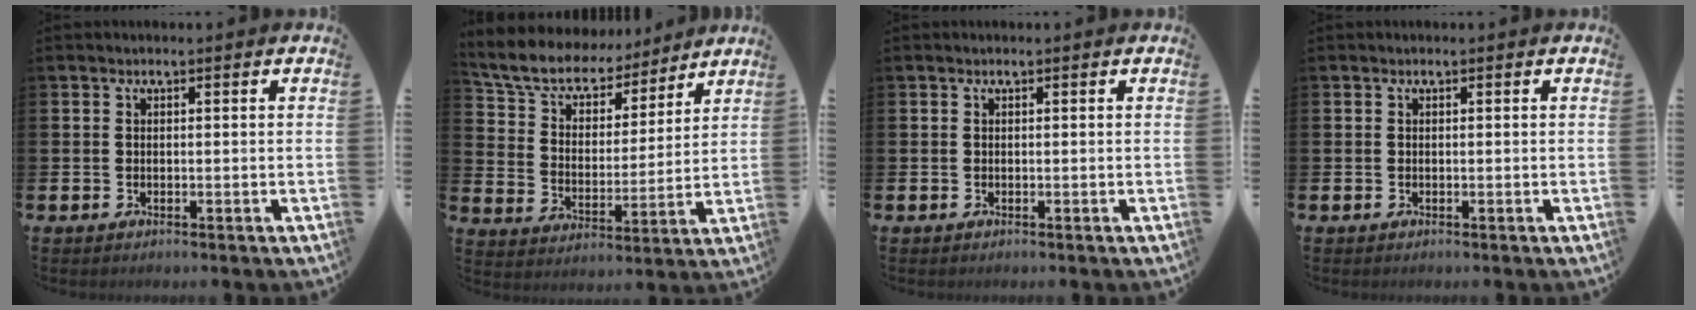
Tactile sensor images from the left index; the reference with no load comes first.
{"total": 8.2, "force": [7.5, 3.0, 1.3], "torque": [-0.075, -0.052, 0.137]}
{"total": 0.0}
{"total": 0.0}